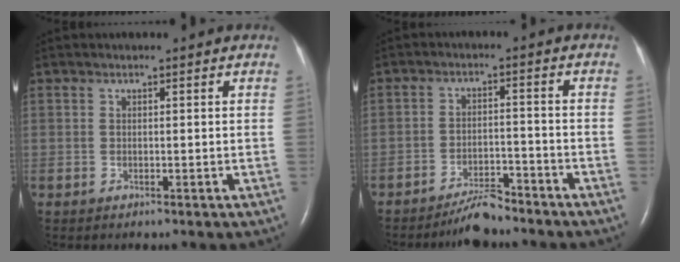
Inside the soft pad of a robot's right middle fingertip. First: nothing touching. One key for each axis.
{"total": 5.2, "fx": -4.8, "fy": 1.1, "fz": 1.8, "tx": -0.034, "ty": -0.008, "tz": -0.083}